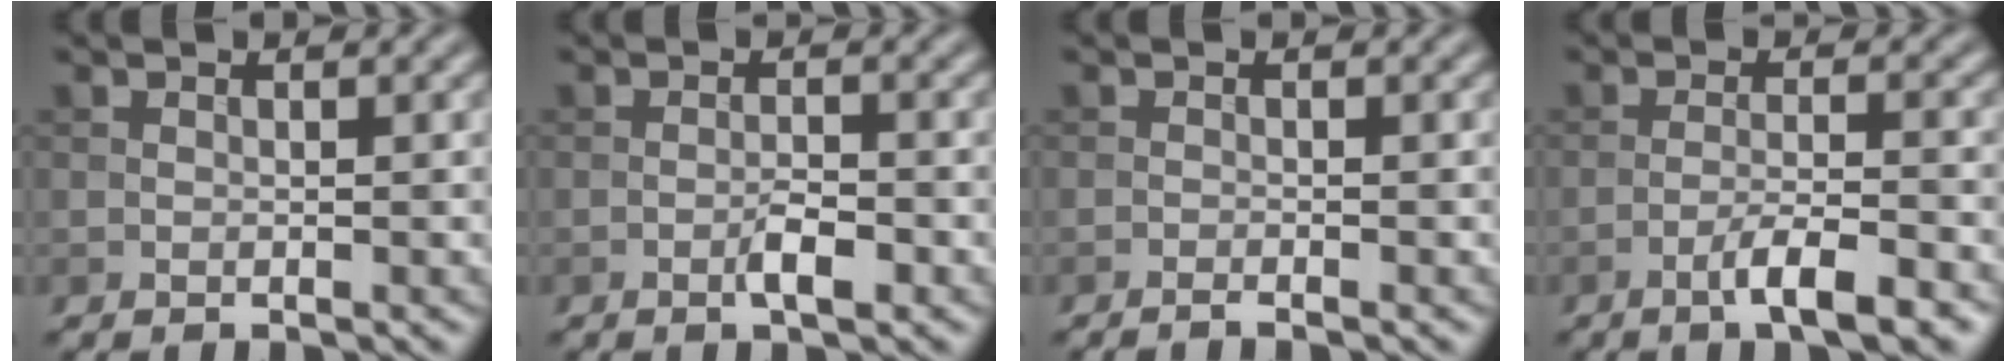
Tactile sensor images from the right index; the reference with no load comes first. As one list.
[{"total": 2.2, "force": [-1.0, 0.5, 1.8], "torque": [-0.032, 0.002, -0.020]}, {"total": 1.1, "force": [-0.9, 0.1, 0.7], "torque": [-0.010, 0.001, -0.020]}, {"total": 4.4, "force": [-2.7, 0.7, 3.5], "torque": [-0.059, 0.005, -0.049]}]